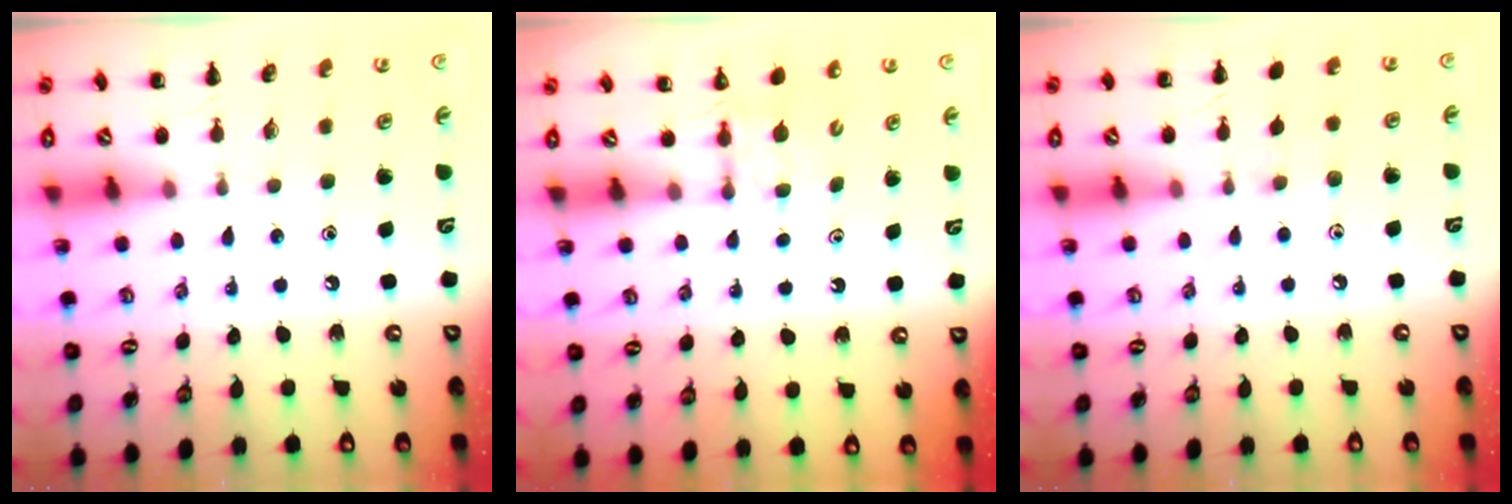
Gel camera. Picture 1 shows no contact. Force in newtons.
{"total": 2.7, "press": 2.5, "slide": 1.1}
{"total": 4.2, "press": 3.9, "slide": 1.6}